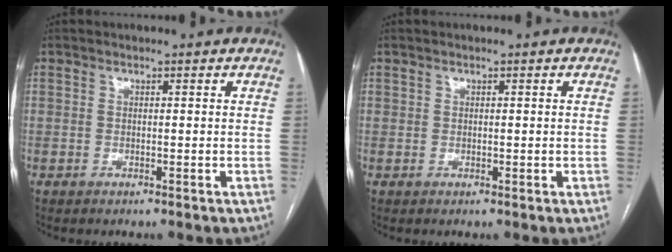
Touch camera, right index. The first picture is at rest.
{"total": 0.6, "force": [0.3, 0.5, 0.2], "torque": [0.000, 0.005, 0.006]}